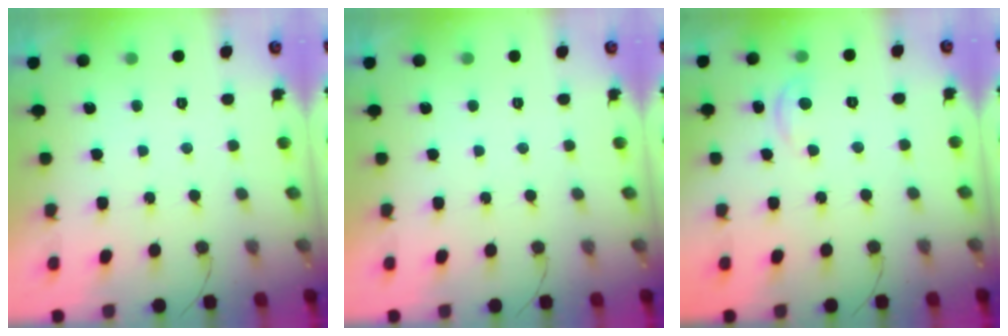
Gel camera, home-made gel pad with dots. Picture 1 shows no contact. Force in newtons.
{"total": 0.0}
{"total": 2.9, "press": 2.8, "slide": 0.3}